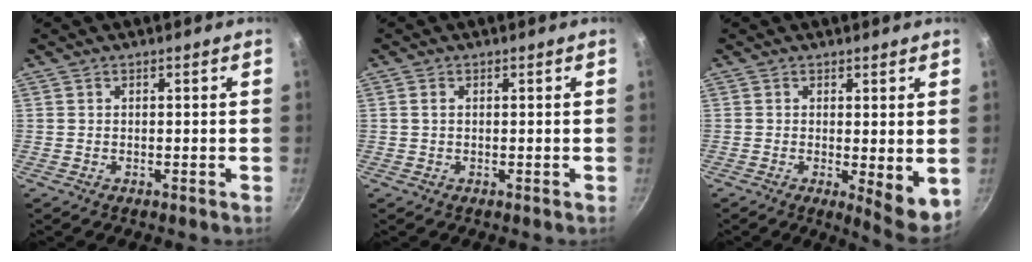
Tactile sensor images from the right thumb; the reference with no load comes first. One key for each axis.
{"total": 1.0, "fx": 0.2, "fy": 0.7, "fz": 0.7, "tx": -0.014, "ty": 0.003, "tz": 0.002}
{"total": 6.7, "fx": 0.0, "fy": 2.1, "fz": 6.3, "tx": -0.081, "ty": -0.020, "tz": 0.003}